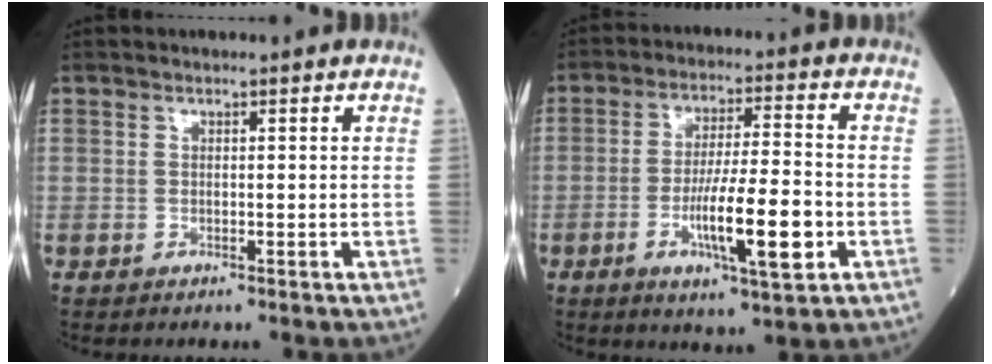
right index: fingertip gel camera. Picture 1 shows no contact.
{"total": 11.7, "force": [-3.6, 1.3, 11.1], "torque": [-0.188, -0.009, -0.059]}